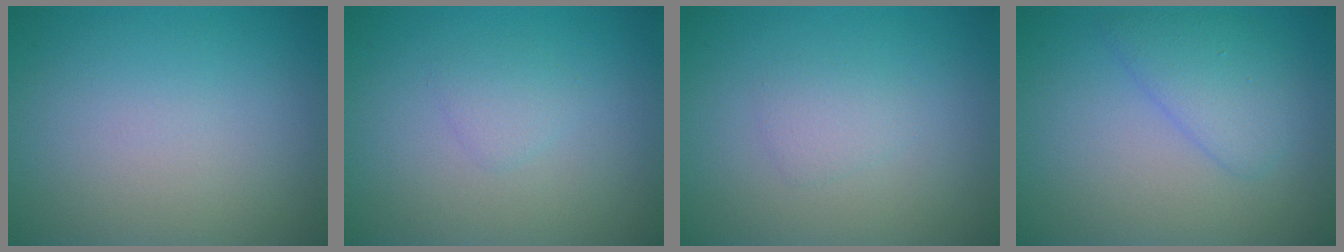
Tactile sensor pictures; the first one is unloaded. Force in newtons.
{"total": 1.1, "press": 1.1, "slide": 0.0}
{"total": 1.2, "press": 1.2, "slide": 0.0}
{"total": 3.0, "press": 3.0, "slide": 0.2}